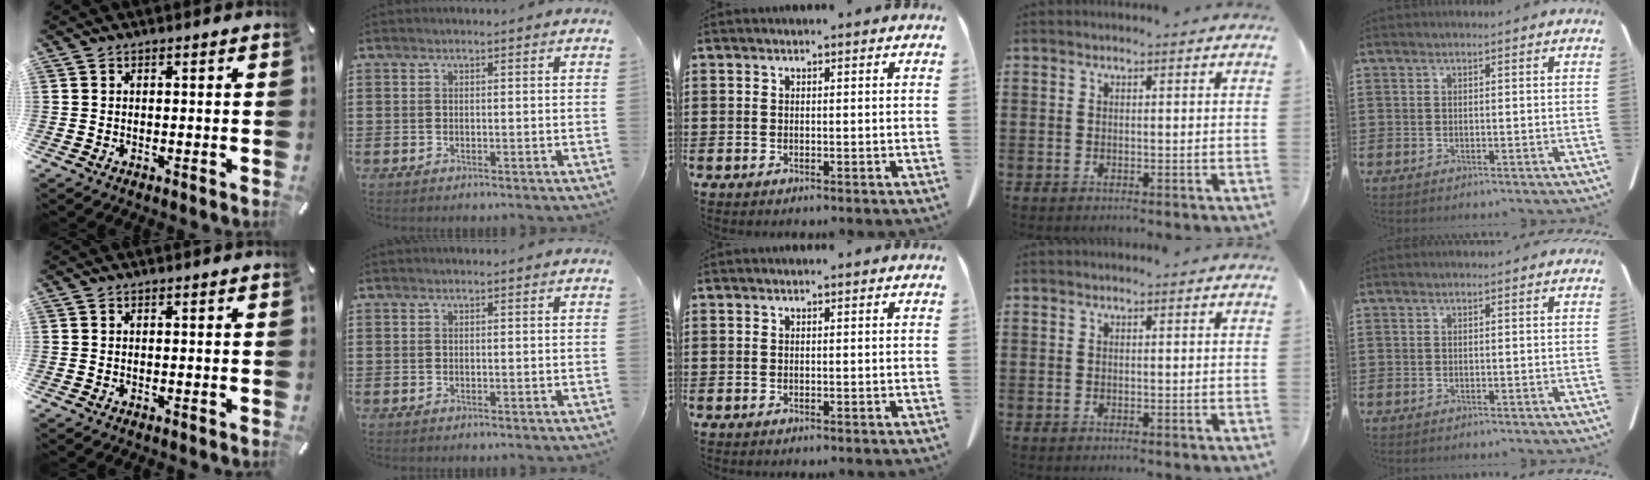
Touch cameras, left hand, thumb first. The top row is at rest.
{}